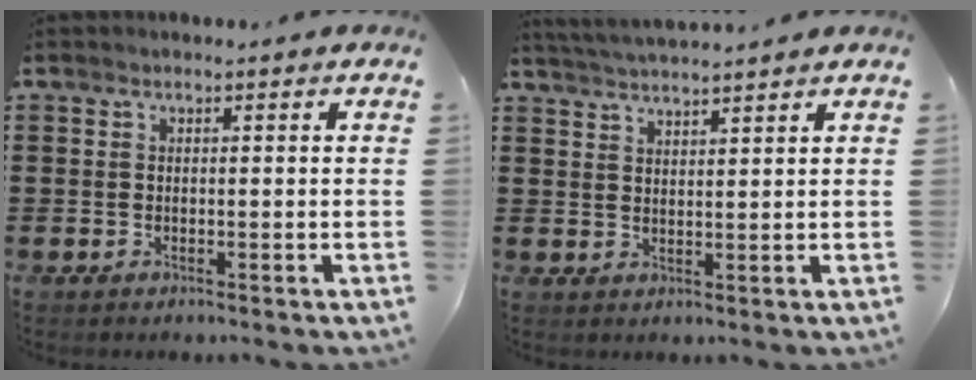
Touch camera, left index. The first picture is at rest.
{"total": 3.0, "force": [2.9, -0.6, 0.1], "torque": [-0.011, -0.010, 0.053]}